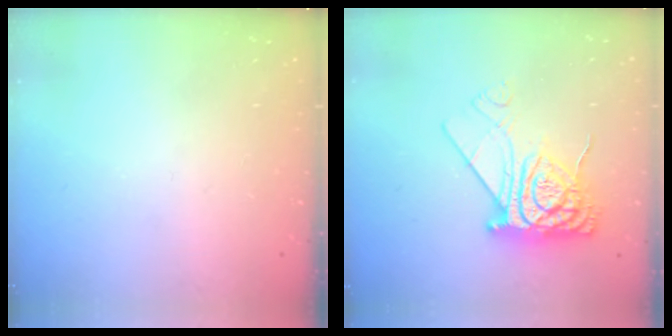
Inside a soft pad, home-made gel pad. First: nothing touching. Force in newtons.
{"total": 12.3, "press": 12.3, "slide": 1.0}